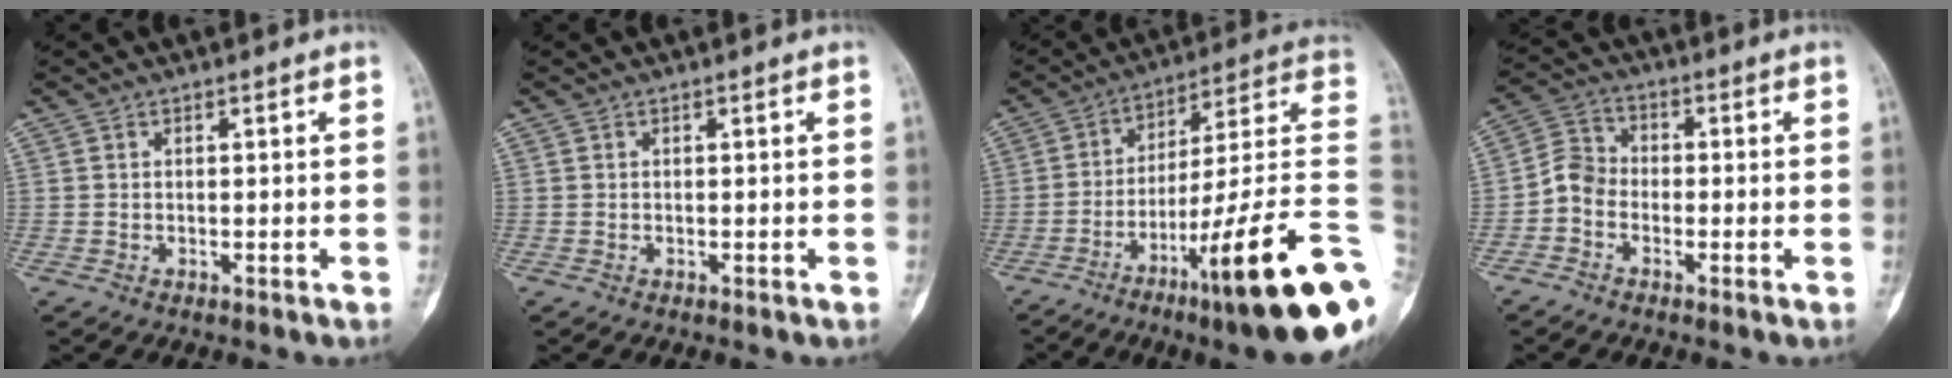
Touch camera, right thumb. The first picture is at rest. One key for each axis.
{"total": 0.0}
{"total": 26.0, "fx": -9.2, "fy": 2.8, "fz": 24.2, "tx": -0.294, "ty": 0.059, "tz": -0.137}
{"total": 5.1, "fx": -1.9, "fy": 4.0, "fz": 2.5, "tx": -0.036, "ty": 0.020, "tz": -0.054}